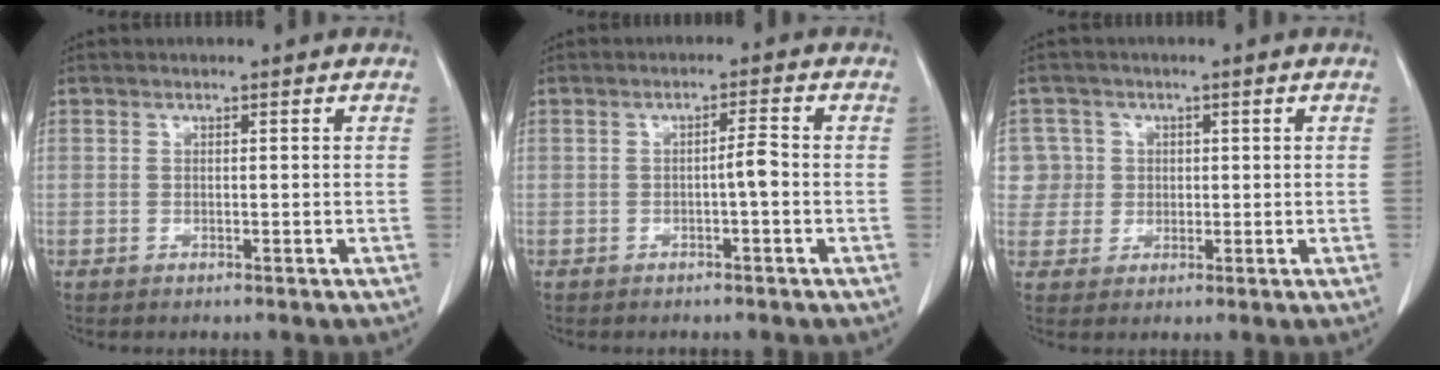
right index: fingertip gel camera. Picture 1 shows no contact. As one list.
[{"total": 2.2, "force": [-0.6, 0.0, 2.1], "torque": [-0.032, 0.003, -0.012]}, {"total": 5.2, "force": [1.1, 5.1, -0.2], "torque": [0.020, 0.017, 0.023]}]